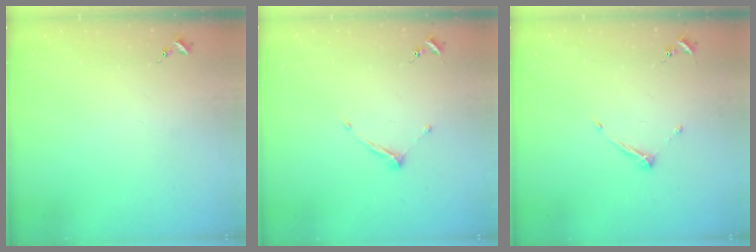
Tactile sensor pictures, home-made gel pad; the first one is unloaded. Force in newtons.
{"total": 6.6, "press": 6.6, "slide": 0.3}
{"total": 5.9, "press": 5.9, "slide": 0.6}